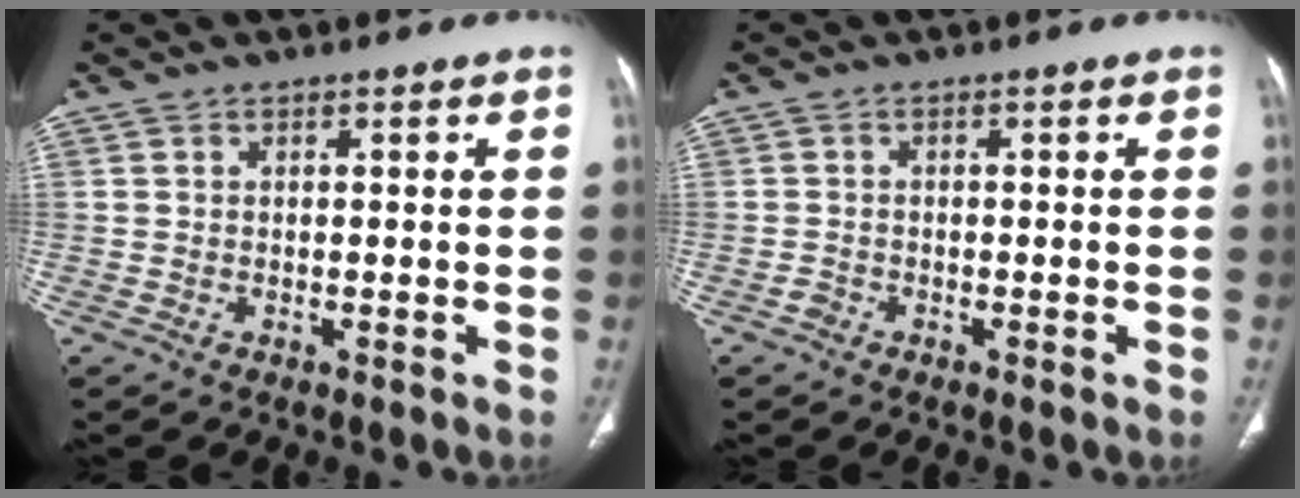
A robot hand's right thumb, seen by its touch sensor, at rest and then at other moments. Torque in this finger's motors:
{"motor_torque": [0.29, -0.01, 0.28, -0.07, 0.00]}